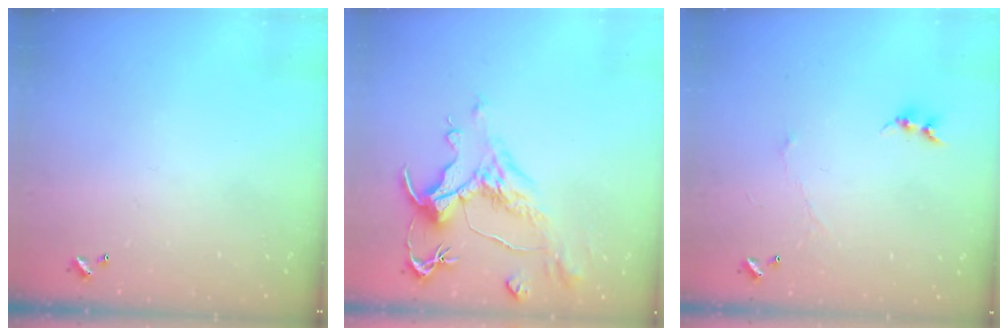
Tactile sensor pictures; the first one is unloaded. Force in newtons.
{"total": 1.8, "press": 1.1, "slide": 1.4}
{"total": 0.0}